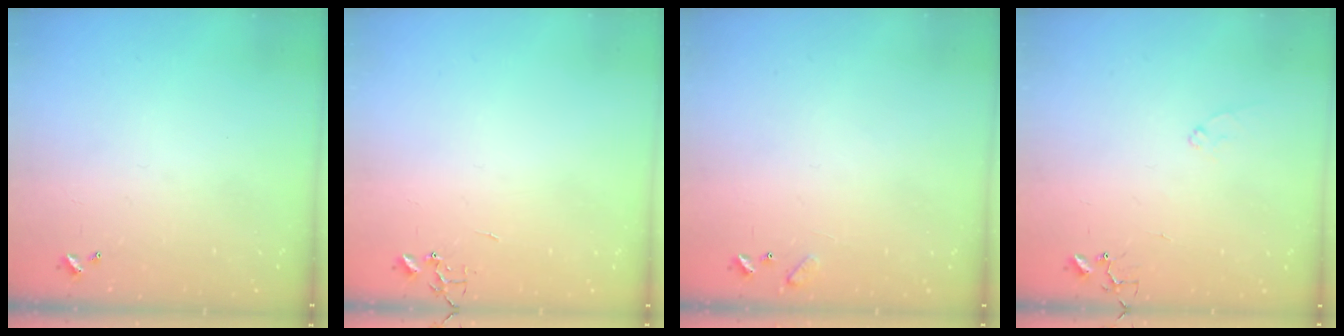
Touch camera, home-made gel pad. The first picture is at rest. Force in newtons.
{"total": 0.0}
{"total": 6.4, "press": 6.4, "slide": 0.5}
{"total": 7.5, "press": 7.5, "slide": 0.7}